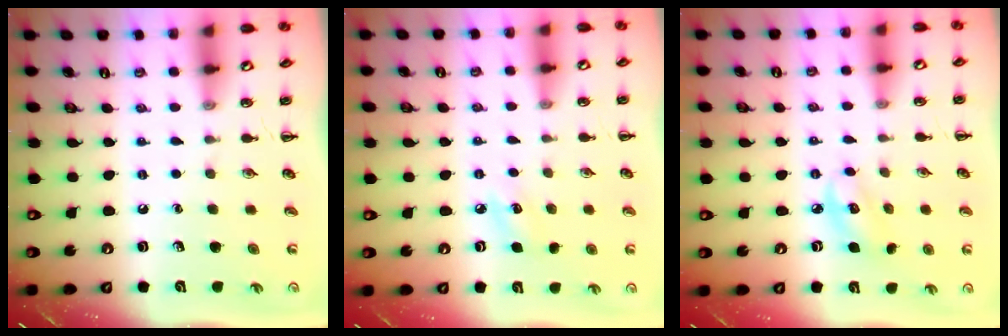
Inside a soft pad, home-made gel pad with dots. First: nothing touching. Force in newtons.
{"total": 6.6, "press": 6.3, "slide": 1.7}
{"total": 5.5, "press": 5.4, "slide": 0.6}